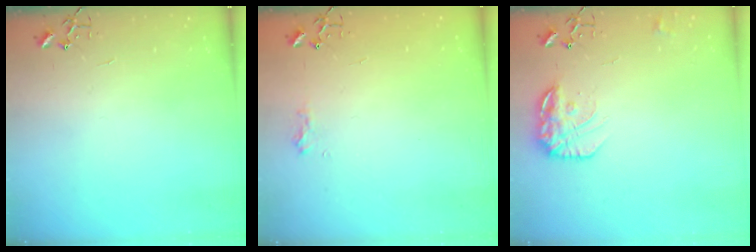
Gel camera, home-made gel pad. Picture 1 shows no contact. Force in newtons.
{"total": 7.8, "press": 7.8, "slide": 0.6}
{"total": 13.9, "press": 13.8, "slide": 0.6}